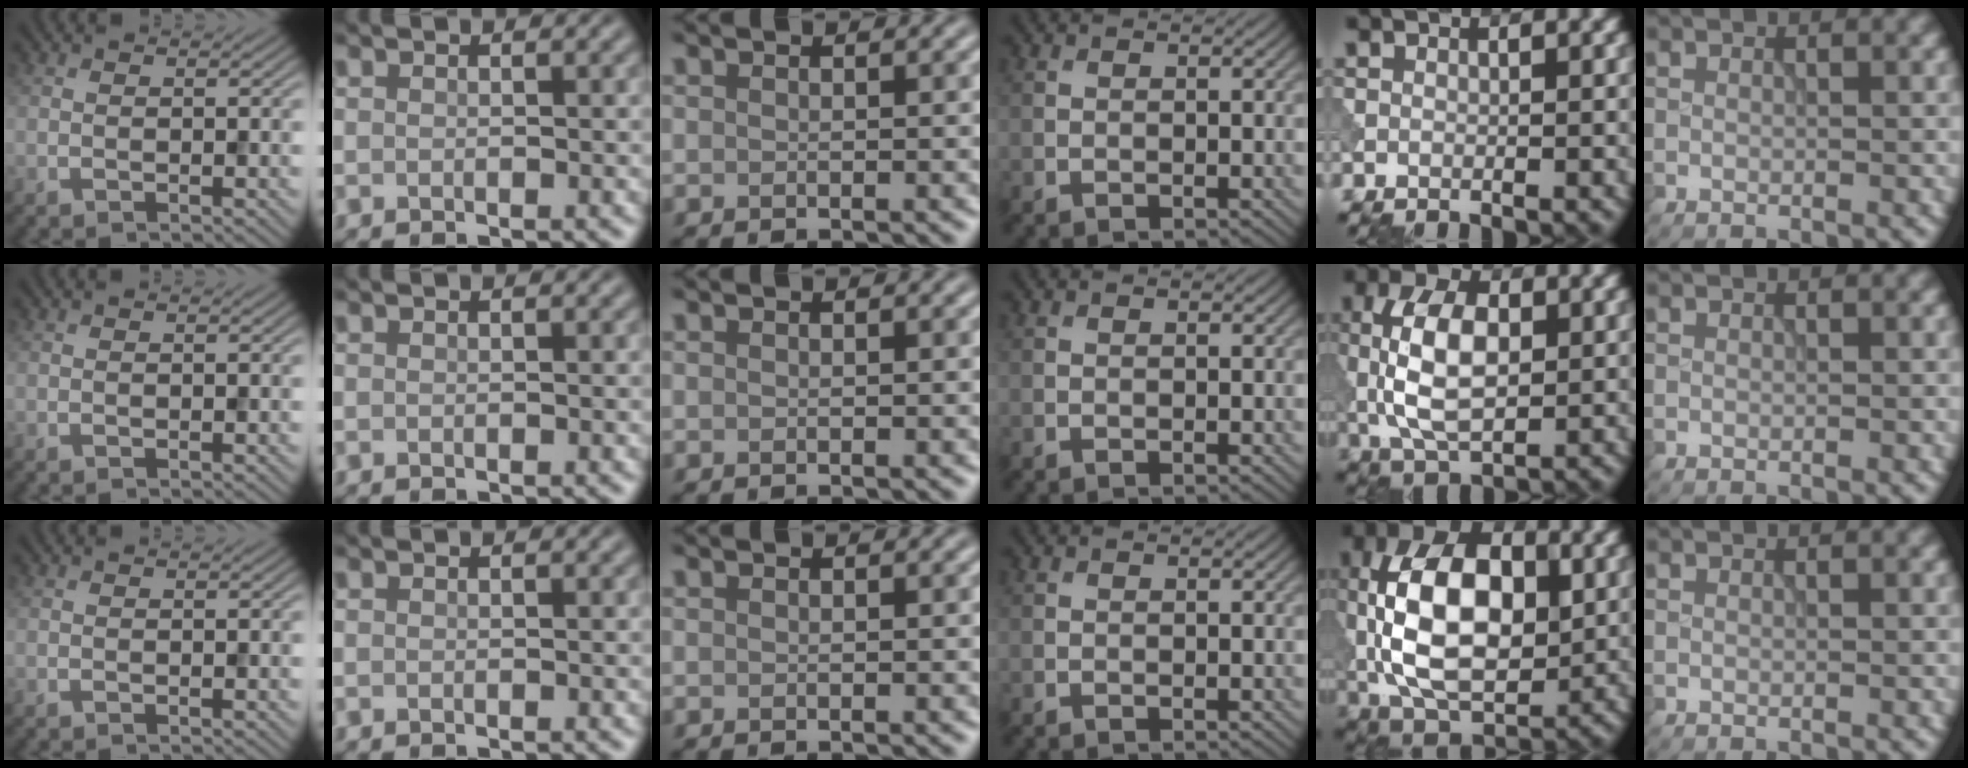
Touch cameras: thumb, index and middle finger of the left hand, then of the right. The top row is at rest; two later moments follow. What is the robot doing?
{"motion": "press", "object": "tv remote"}